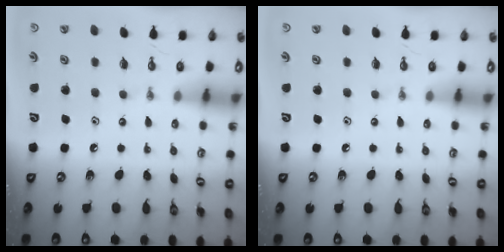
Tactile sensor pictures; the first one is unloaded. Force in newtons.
{"total": 0.0}